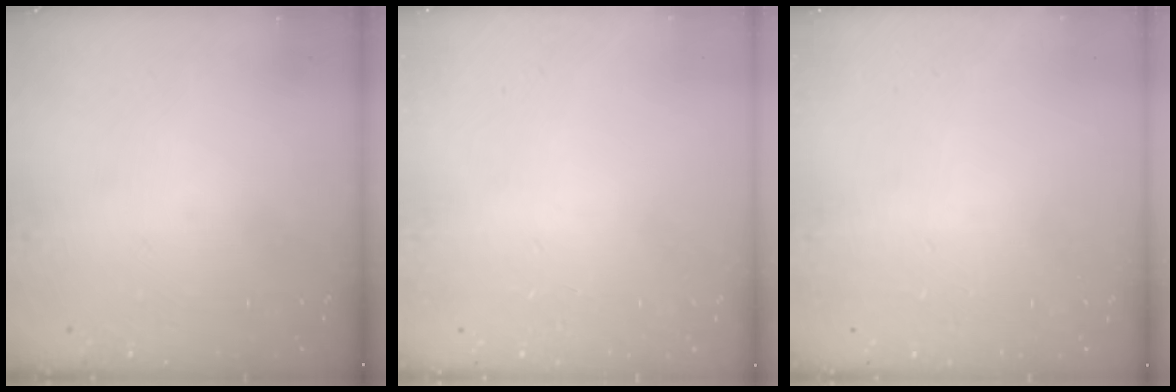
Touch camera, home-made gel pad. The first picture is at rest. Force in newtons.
{"total": 2.4, "press": 2.4, "slide": 0.2}
{"total": 2.5, "press": 2.5, "slide": 0.2}